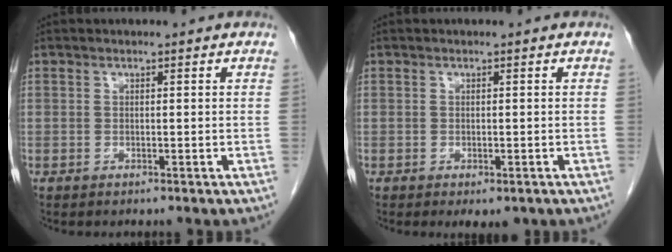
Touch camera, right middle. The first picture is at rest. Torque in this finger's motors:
{"motor_torque": [0.36, -0.18, 0.00, 0.02]}